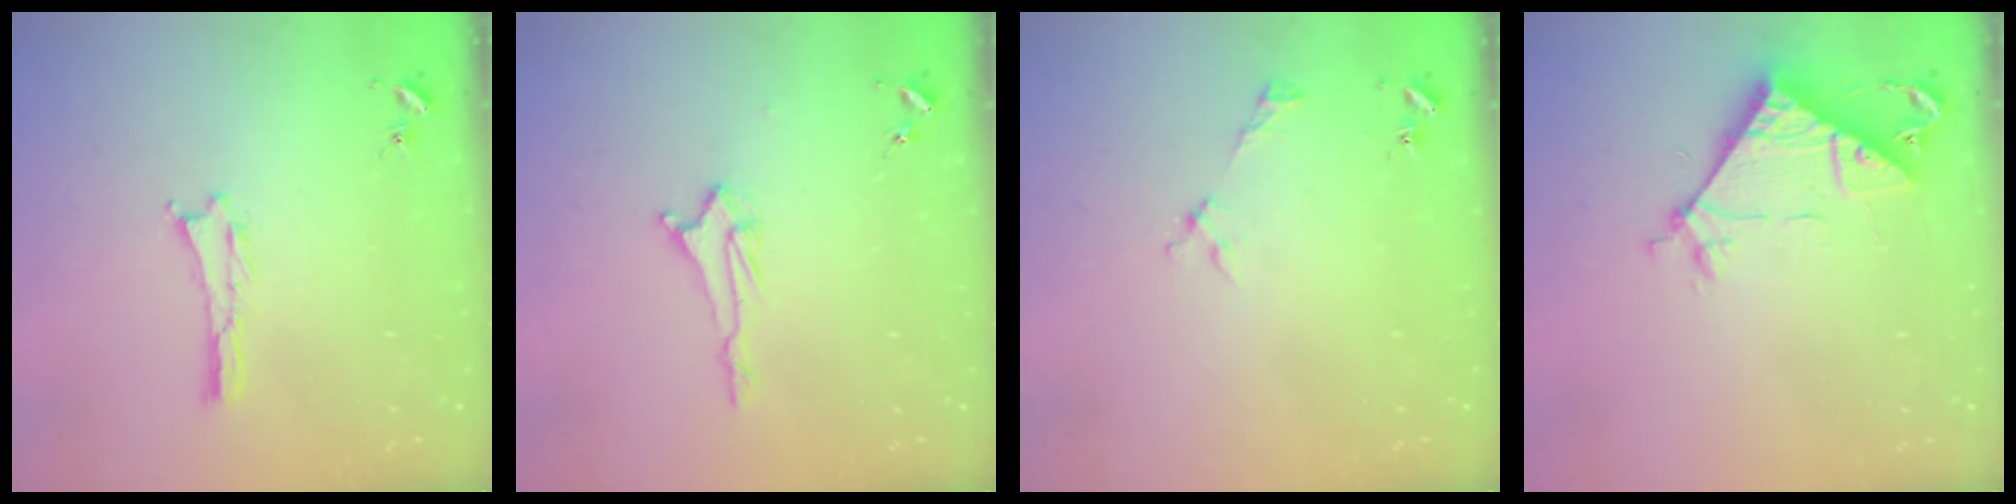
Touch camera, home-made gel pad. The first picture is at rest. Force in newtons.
{"total": 2.1, "press": 2.0, "slide": 0.4}
{"total": 2.2, "press": 2.2, "slide": 0.3}
{"total": 7.8, "press": 7.8, "slide": 0.7}